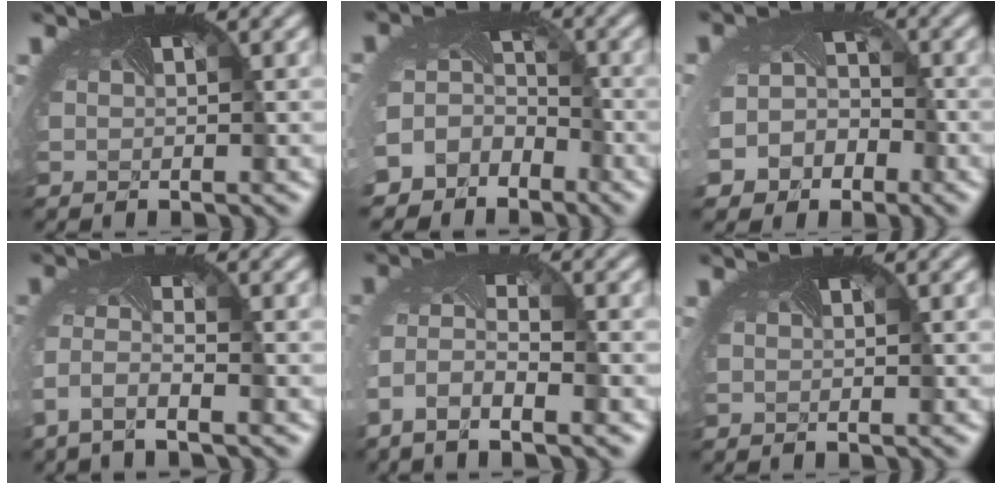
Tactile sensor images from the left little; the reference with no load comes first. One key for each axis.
{"total": 9.5, "fx": -5.2, "fy": 7.7, "fz": 2.0, "tx": -0.075, "ty": -0.043, "tz": -0.066}
{"total": 7.2, "fx": -4.0, "fy": 5.7, "fz": 1.8, "tx": -0.032, "ty": -0.027, "tz": -0.060}
{"total": 2.9, "fx": -2.4, "fy": 0.3, "fz": 1.8, "tx": -0.050, "ty": -0.007, "tz": -0.052}
{"total": 4.9, "fx": -3.2, "fy": 1.5, "fz": 3.3, "tx": -0.079, "ty": -0.012, "tz": -0.062}
{"total": 0.0}